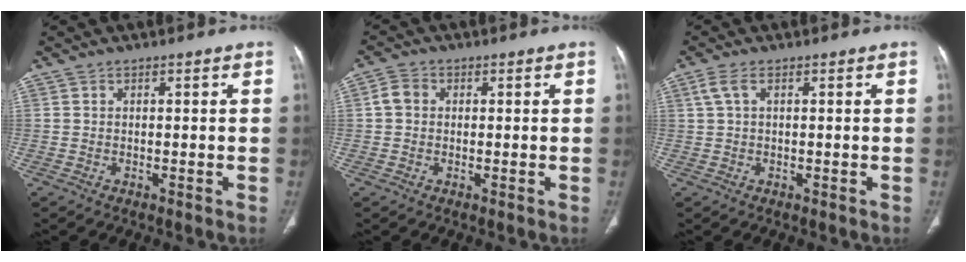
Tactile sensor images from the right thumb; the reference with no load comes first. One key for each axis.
{"total": 3.0, "fx": 0.2, "fy": 2.5, "fz": 1.6, "tx": -0.028, "ty": 0.009, "tz": 0.000}
{"total": 2.5, "fx": 0.8, "fy": 1.1, "fz": 2.0, "tx": -0.059, "ty": 0.016, "tz": 0.021}